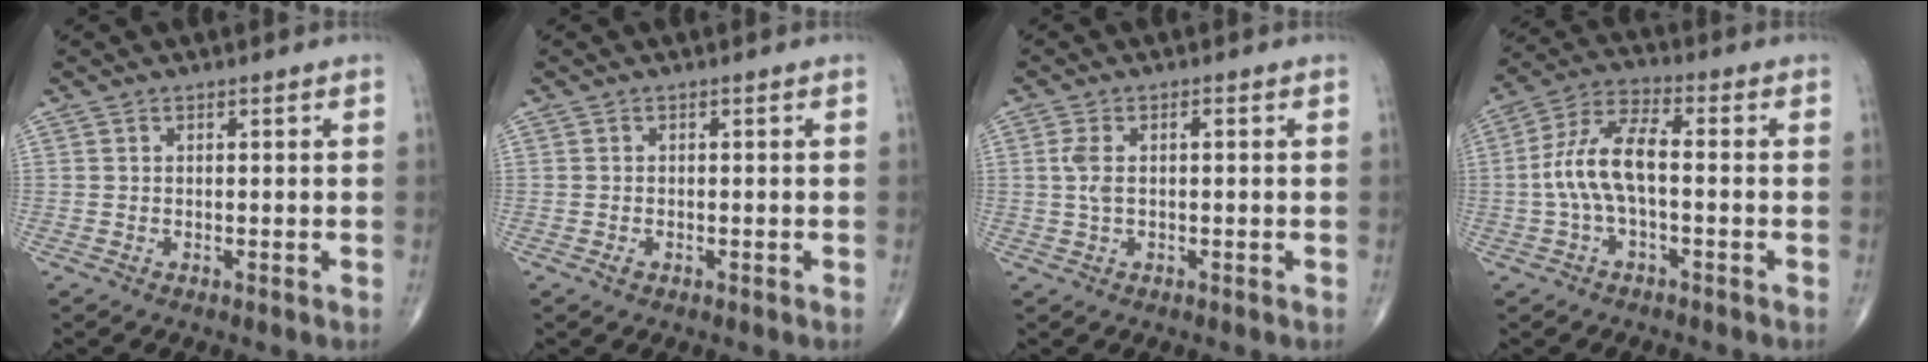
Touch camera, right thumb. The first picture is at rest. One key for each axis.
{"total": 0.8, "fx": -0.4, "fy": 0.5, "fz": 0.5, "tx": -0.011, "ty": 0.000, "tz": -0.007}
{"total": 3.7, "fx": 0.4, "fy": 1.6, "fz": 3.3, "tx": -0.088, "ty": 0.014, "tz": 0.008}
{"total": 9.9, "fx": -1.0, "fy": 4.1, "fz": 8.9, "tx": -0.192, "ty": 0.038, "tz": -0.024}